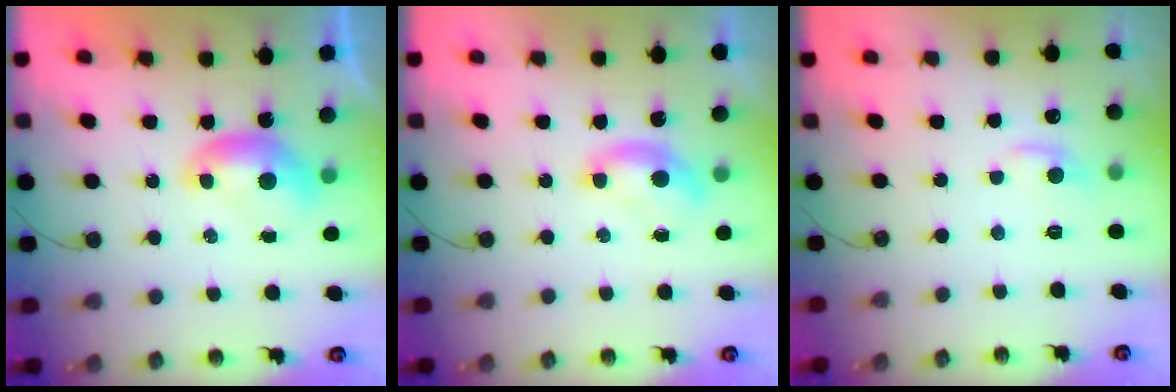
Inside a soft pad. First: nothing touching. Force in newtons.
{"total": 1.2, "press": 1.1, "slide": 0.5}
{"total": 0.9, "press": 0.5, "slide": 0.7}